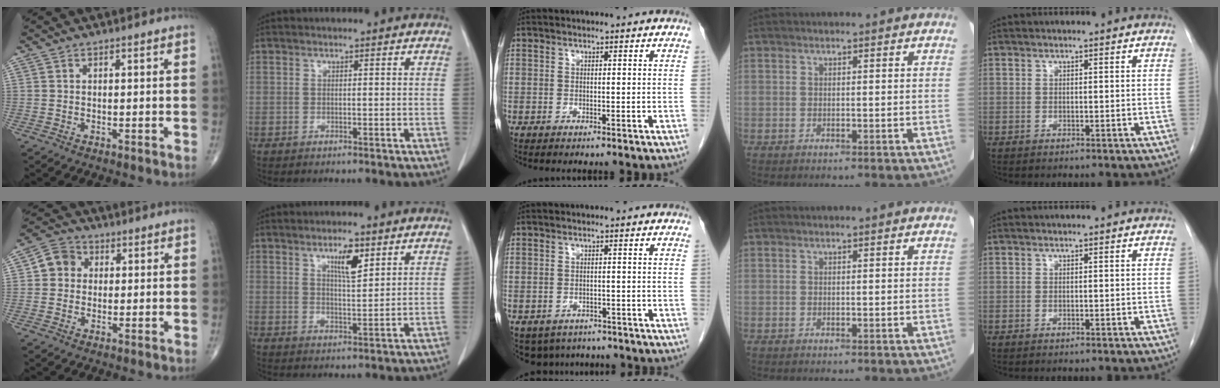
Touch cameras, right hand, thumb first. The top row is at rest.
{"thumb": {"total": 5.6, "force": [0.7, 5.0, 2.3], "torque": [-0.024, 0.011, 0.001]}, "index": {"total": 5.1, "force": [2.8, 1.1, 4.1], "torque": [-0.074, -0.002, 0.050]}, "middle": {"total": 6.1, "force": [-4.7, 3.7, 1.1], "torque": [-0.010, 0.001, -0.058]}}